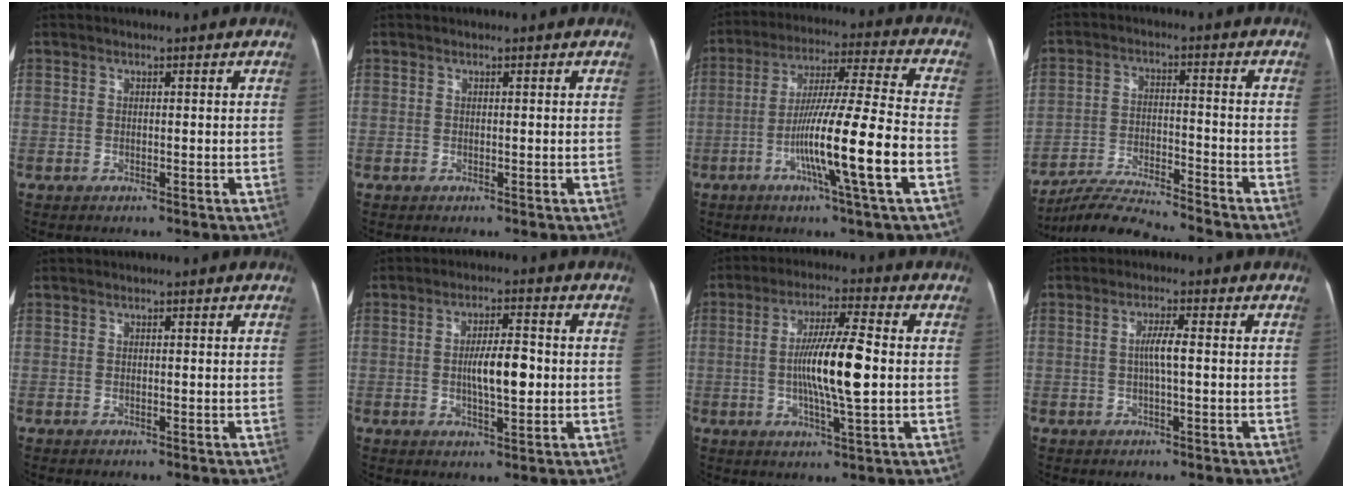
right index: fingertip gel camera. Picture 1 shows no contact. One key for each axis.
{"total": 0.0}
{"total": 15.9, "fx": -5.2, "fy": -0.9, "fz": 15.0, "tx": -0.262, "ty": -0.006, "tz": -0.093}
{"total": 10.5, "fx": -10.2, "fy": -0.7, "fz": 2.3, "tx": -0.043, "ty": 0.004, "tz": -0.185}
{"total": 0.0}
{"total": 7.2, "fx": -0.3, "fy": 2.1, "fz": 6.9, "tx": -0.123, "ty": 0.011, "tz": -0.004}
{"total": 11.6, "fx": -0.5, "fy": 1.2, "fz": 11.5, "tx": -0.213, "ty": 0.004, "tz": -0.011}
{"total": 3.5, "fx": -0.1, "fy": 0.4, "fz": 3.4, "tx": -0.065, "ty": 0.007, "tz": -0.001}